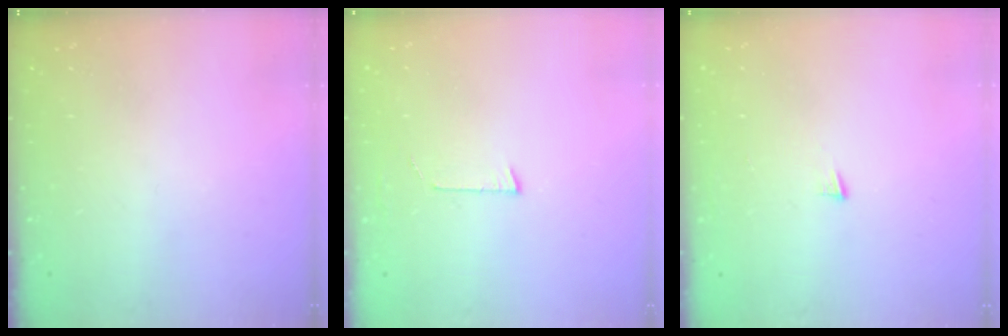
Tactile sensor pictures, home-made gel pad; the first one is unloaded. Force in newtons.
{"total": 2.7, "press": 2.7, "slide": 0.2}
{"total": 5.2, "press": 5.2, "slide": 0.3}